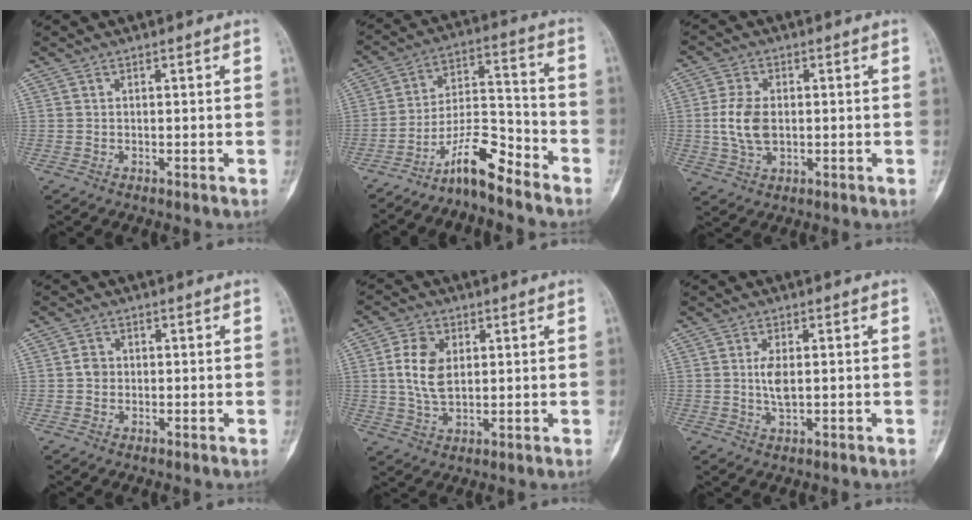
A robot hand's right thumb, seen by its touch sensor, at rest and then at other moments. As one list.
[{"total": 10.1, "force": [-8.0, 2.4, 5.7], "torque": [-0.102, 0.083, -0.149]}, {"total": 7.6, "force": [0.0, 4.8, 5.9], "torque": [-0.122, 0.001, 0.004]}, {"total": 2.1, "force": [0.0, 1.9, 0.9], "torque": [-0.009, 0.005, -0.004]}, {"total": 8.0, "force": [1.5, 5.1, 6.0], "torque": [-0.110, -0.003, 0.031]}, {"total": 3.7, "force": [0.0, 1.4, 3.5], "torque": [-0.072, -0.006, -0.001]}]